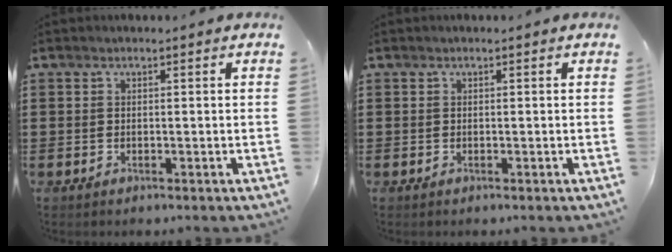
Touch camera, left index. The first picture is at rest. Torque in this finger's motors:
{"motor_torque": [0.00, 0.00, 0.00, 0.00]}